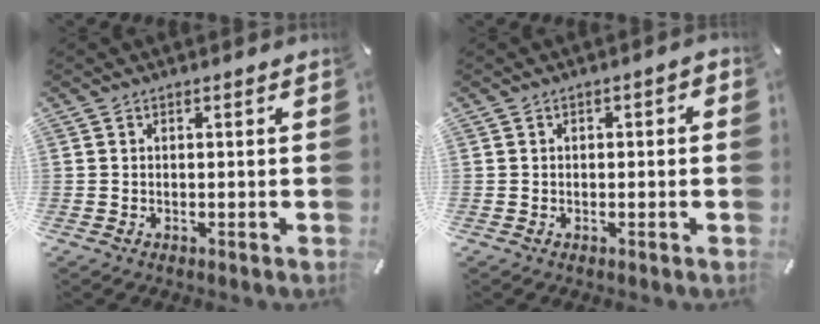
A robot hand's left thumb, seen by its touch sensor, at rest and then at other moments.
{"total": 1.1, "force": [-0.3, 0.8, 0.8], "torque": [-0.013, 0.006, -0.007]}